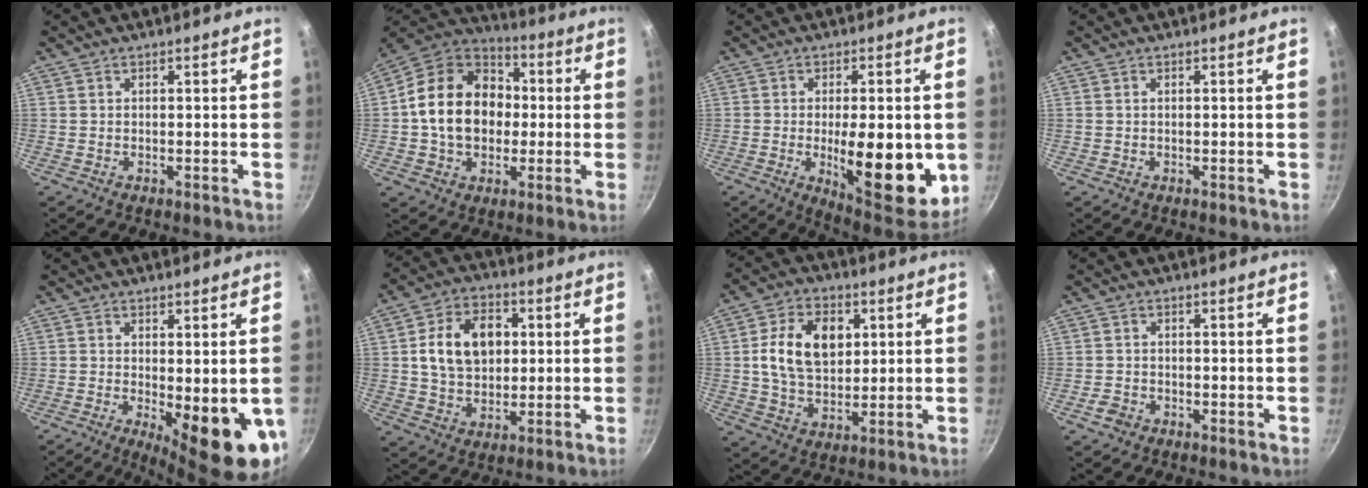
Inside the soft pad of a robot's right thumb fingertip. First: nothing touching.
{"total": 19.7, "force": [0.3, 15.2, 12.5], "torque": [-0.191, 0.034, -0.005]}
{"total": 17.8, "force": [-2.5, 6.6, 16.3], "torque": [-0.200, -0.014, -0.027]}
{"total": 0.0}
{"total": 12.4, "force": [-2.2, 4.1, 11.5], "torque": [-0.130, -0.018, -0.018]}
{"total": 13.6, "force": [2.2, 9.9, 9.1], "torque": [-0.125, 0.009, 0.033]}
{"total": 13.5, "force": [2.8, 9.2, 9.5], "torque": [-0.144, -0.001, 0.046]}
{"total": 2.4, "force": [-1.4, 1.7, 0.9], "torque": [-0.017, 0.013, -0.025]}